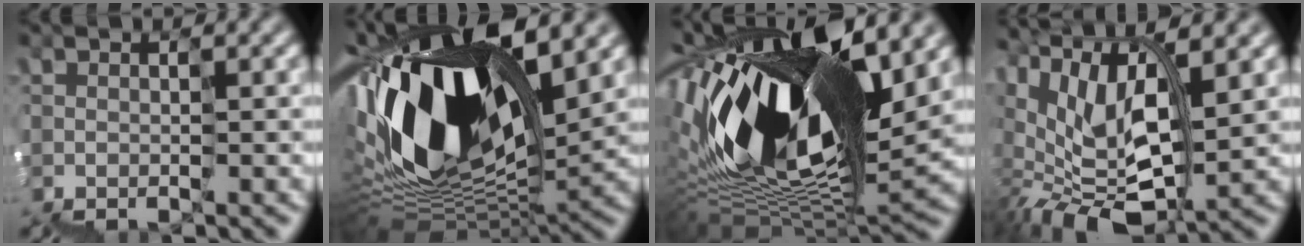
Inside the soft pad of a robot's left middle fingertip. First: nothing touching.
{"total": 15.1, "force": [3.8, 7.6, 12.4], "torque": [-0.259, 0.020, 0.065]}
{"total": 15.4, "force": [4.0, 7.2, 13.0], "torque": [-0.244, 0.032, 0.060]}
{"total": 9.9, "force": [2.6, 5.0, 8.1], "torque": [-0.166, -0.001, 0.058]}